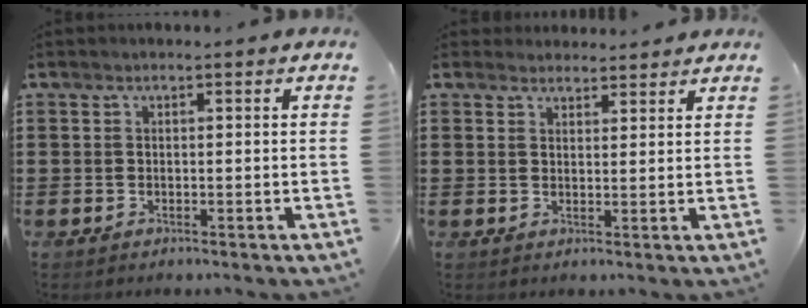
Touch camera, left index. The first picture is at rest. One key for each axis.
{"total": 2.6, "fx": 2.6, "fy": 0.5, "fz": -0.1, "tx": -0.005, "ty": -0.002, "tz": 0.050}